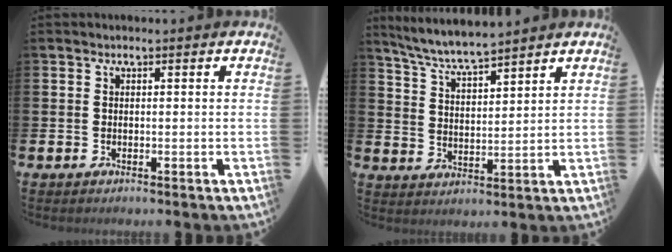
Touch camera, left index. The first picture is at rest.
{"total": 6.0, "force": [5.8, 0.3, 1.5], "torque": [-0.052, -0.030, 0.102]}